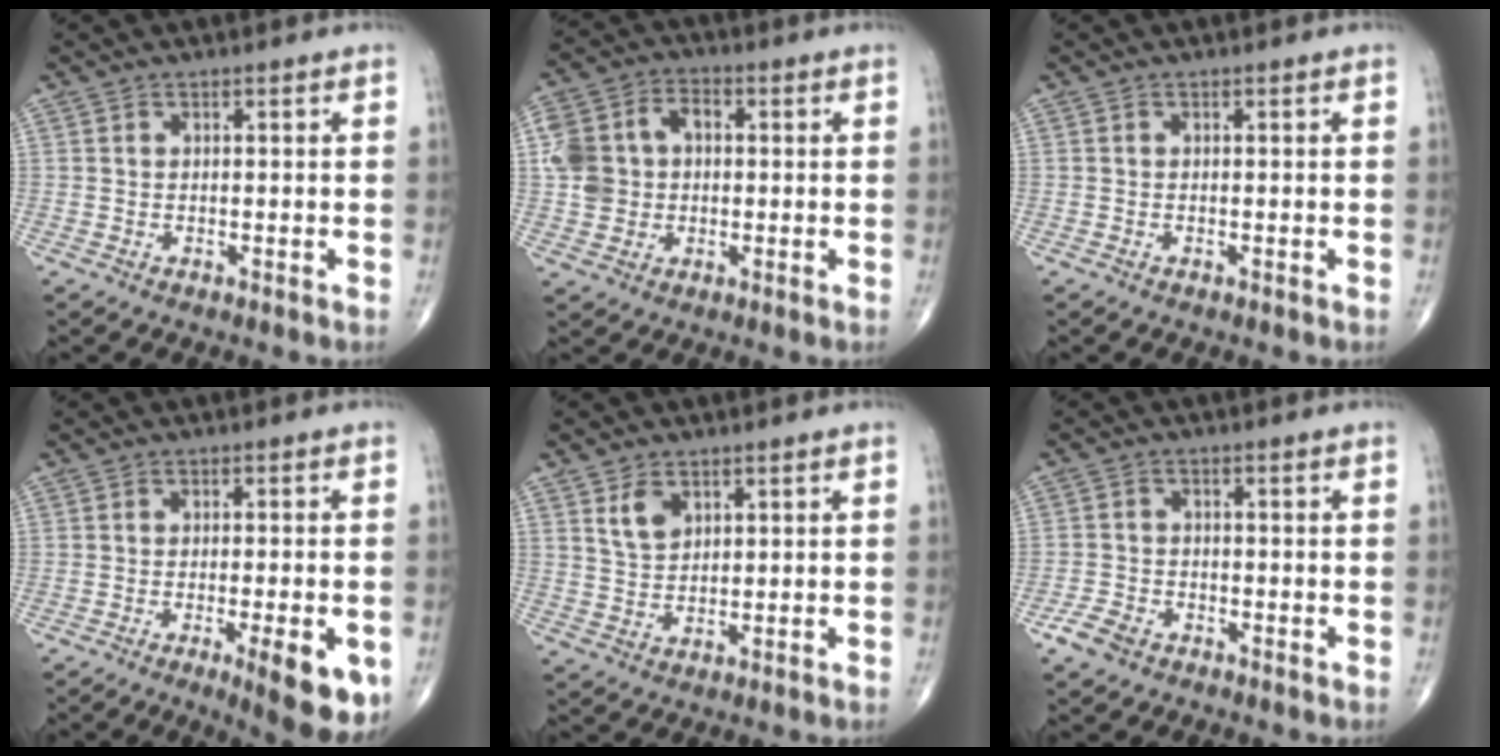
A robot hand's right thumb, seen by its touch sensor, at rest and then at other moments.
{"total": 10.0, "force": [0.4, 8.2, 5.7], "torque": [-0.095, 0.027, 0.003]}
{"total": 0.0}
{"total": 10.5, "force": [-4.2, 2.7, 9.3], "torque": [-0.112, -0.010, -0.052]}
{"total": 4.5, "force": [2.3, 2.8, 2.6], "torque": [-0.035, -0.015, 0.048]}
{"total": 4.0, "force": [-2.6, 2.5, 1.9], "torque": [-0.038, 0.007, -0.048]}